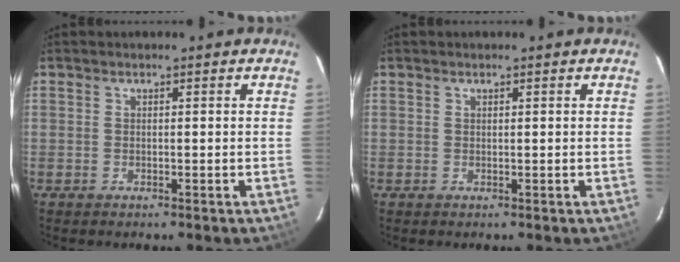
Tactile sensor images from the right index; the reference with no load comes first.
{"total": 0.0}